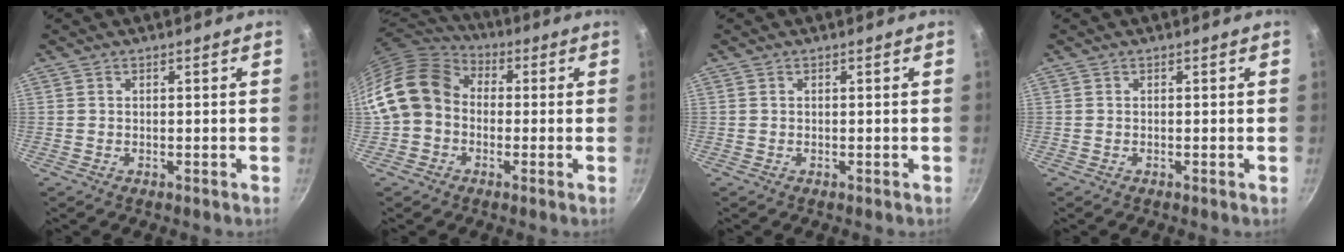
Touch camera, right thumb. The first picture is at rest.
{"total": 13.5, "force": [-0.5, 11.1, 7.7], "torque": [-0.119, 0.036, -0.027]}
{"total": 0.0}
{"total": 0.0}